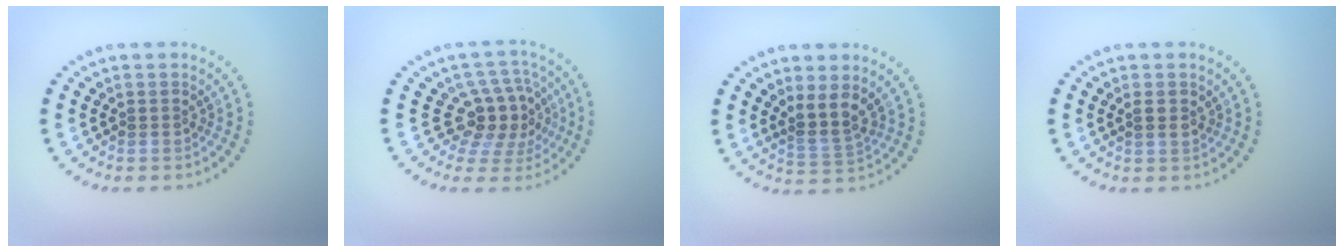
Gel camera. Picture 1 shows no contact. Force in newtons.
{"total": 4.4, "press": 3.7, "slide": 2.3}
{"total": 2.7, "press": 2.0, "slide": 1.7}
{"total": 0.9, "press": 0.8, "slide": 0.4}